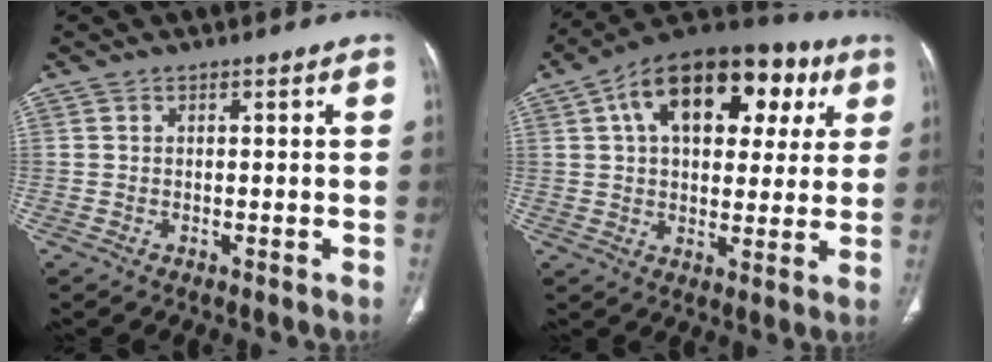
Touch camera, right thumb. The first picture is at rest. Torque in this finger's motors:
{"motor_torque": [0.44, 4.48, 1.46, 0.31, 0.15]}